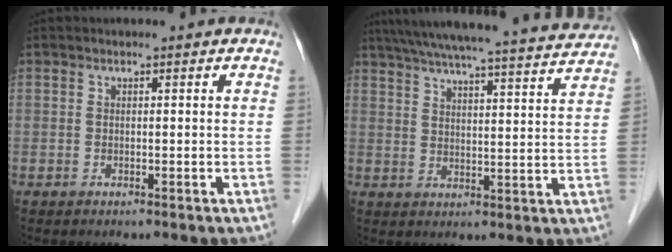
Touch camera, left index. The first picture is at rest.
{"total": 24.9, "force": [22.9, 0.8, 9.7], "torque": [-0.159, -0.013, 0.297]}